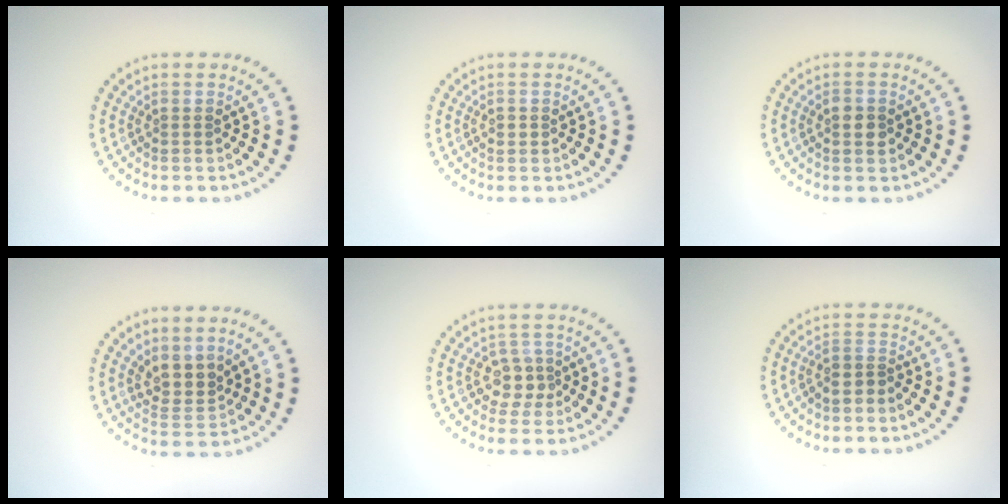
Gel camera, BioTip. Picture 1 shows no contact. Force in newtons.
{"total": 0.9, "press": 0.9, "slide": 0.0}
{"total": 2.1, "press": 2.1, "slide": 0.1}
{"total": 2.7, "press": 2.0, "slide": 1.8}
{"total": 2.5, "press": 2.2, "slide": 1.1}
{"total": 1.6, "press": 1.4, "slide": 0.8}